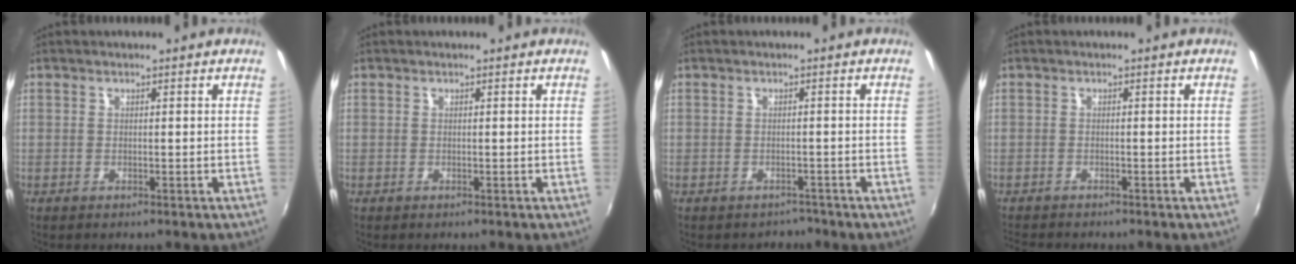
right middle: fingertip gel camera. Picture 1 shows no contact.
{"total": 0.0}
{"total": 2.4, "force": [-2.1, 1.2, -0.3], "torque": [0.003, -0.002, -0.028]}
{"total": 3.1, "force": [-2.9, 0.1, 0.9], "torque": [-0.028, -0.019, -0.056]}